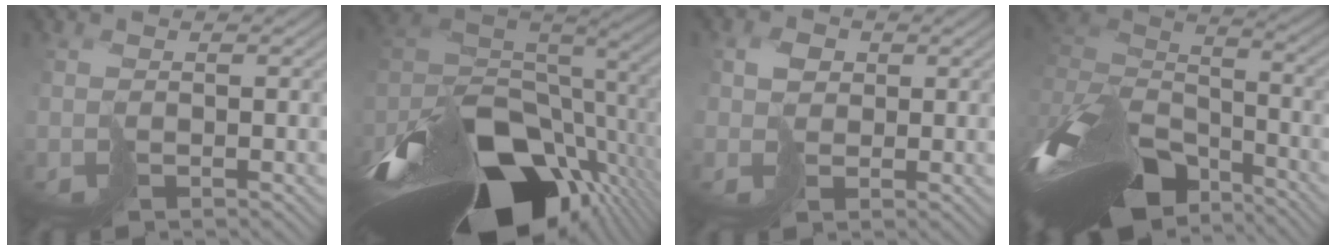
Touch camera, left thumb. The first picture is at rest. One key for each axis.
{"total": 18.8, "fx": -8.2, "fy": 10.6, "fz": 13.2, "tx": -0.302, "ty": -0.025, "tz": -0.124}
{"total": 3.0, "fx": 0.9, "fy": 2.5, "fz": 1.3, "tx": -0.024, "ty": 0.003, "tz": 0.015}
{"total": 15.8, "fx": -7.5, "fy": 8.6, "fz": 10.9, "tx": -0.271, "ty": -0.001, "tz": -0.127}